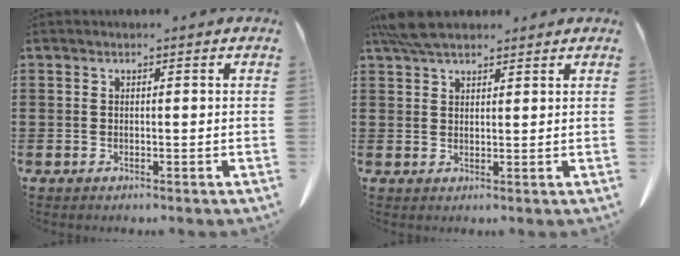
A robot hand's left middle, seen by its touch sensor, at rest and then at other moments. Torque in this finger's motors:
{"motor_torque": [1.02, 0.27, 0.43, 0.08]}